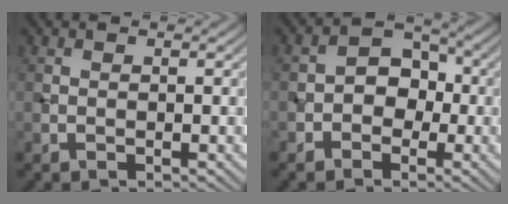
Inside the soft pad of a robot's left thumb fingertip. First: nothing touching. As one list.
[{"total": 4.3, "force": [-1.3, 3.4, 2.4], "torque": [-0.023, 0.008, -0.034]}]